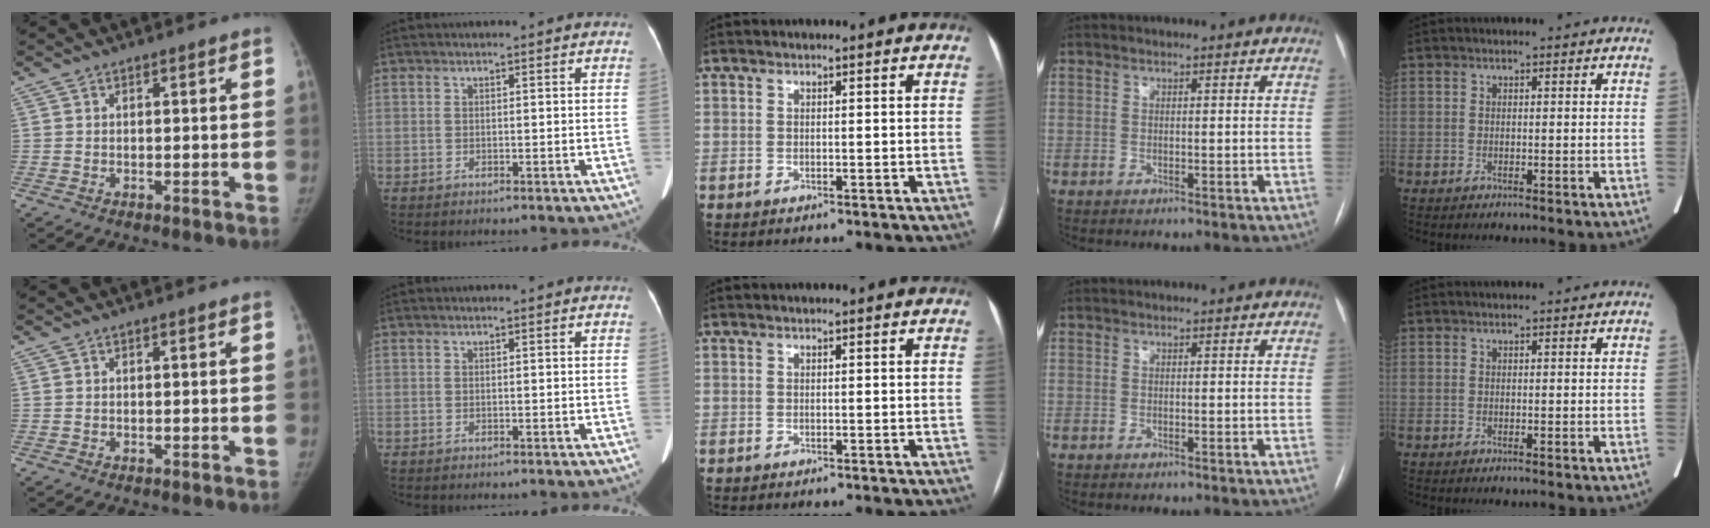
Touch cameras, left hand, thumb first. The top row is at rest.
{}